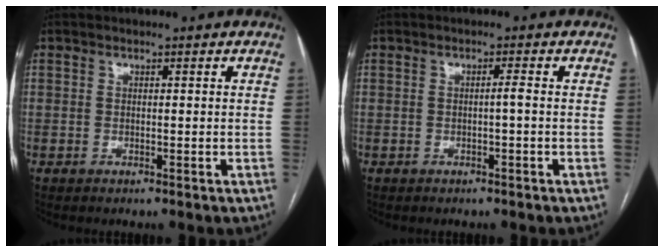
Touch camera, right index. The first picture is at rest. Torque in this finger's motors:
{"motor_torque": [0.00, 0.13, -0.06, 0.02]}